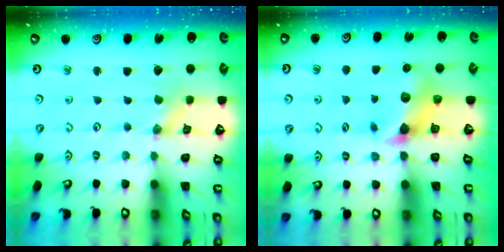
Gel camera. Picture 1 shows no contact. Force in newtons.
{"total": 7.2, "press": 7.2, "slide": 0.4}